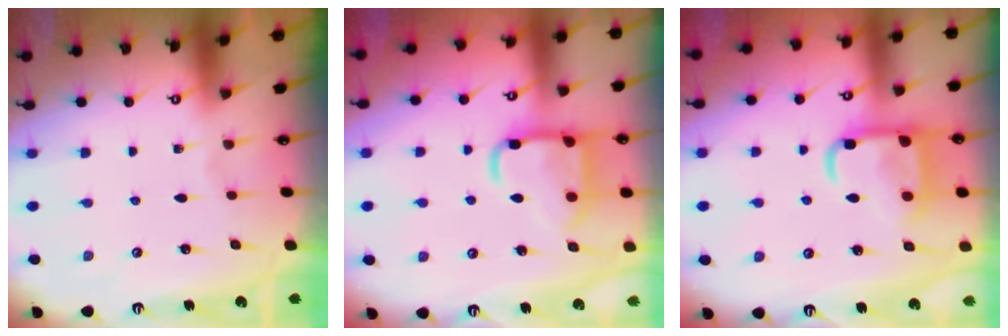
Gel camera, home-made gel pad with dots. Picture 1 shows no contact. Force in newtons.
{"total": 15.9, "press": 15.8, "slide": 1.6}
{"total": 15.4, "press": 15.4, "slide": 1.5}